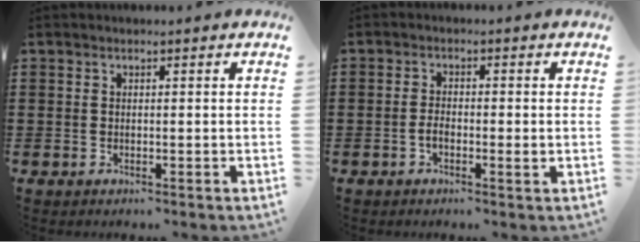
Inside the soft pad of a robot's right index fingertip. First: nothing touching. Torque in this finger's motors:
{"motor_torque": [0.63, -0.26, 0.08, 0.04]}